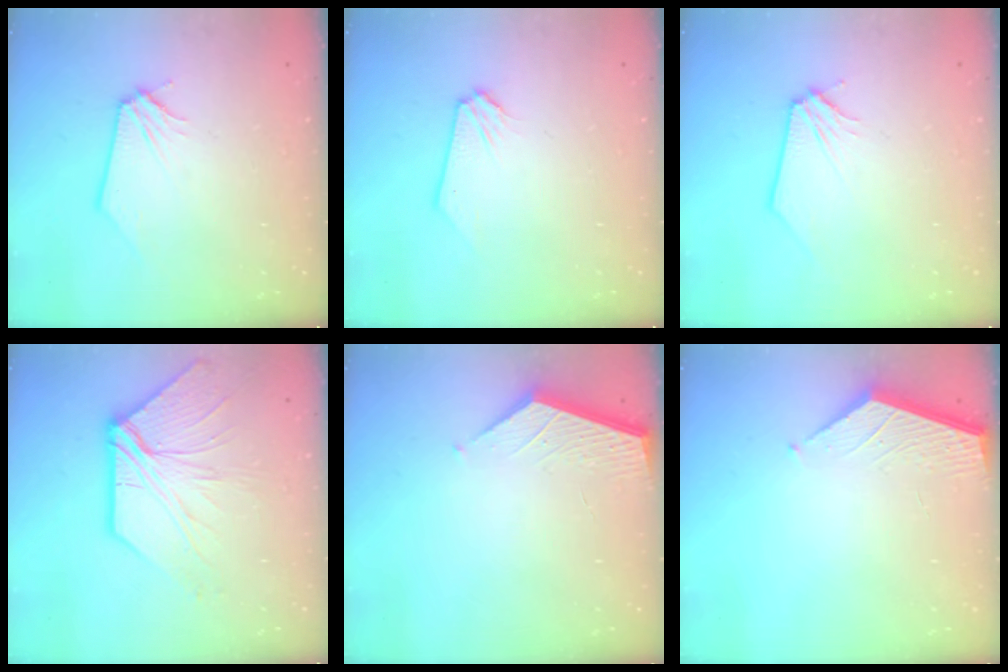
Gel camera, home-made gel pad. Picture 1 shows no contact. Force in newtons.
{"total": 0.0}
{"total": 0.0}
{"total": 12.5, "press": 12.5, "slide": 1.1}
{"total": 2.6, "press": 2.6, "slide": 0.3}
{"total": 2.1, "press": 2.1, "slide": 0.2}